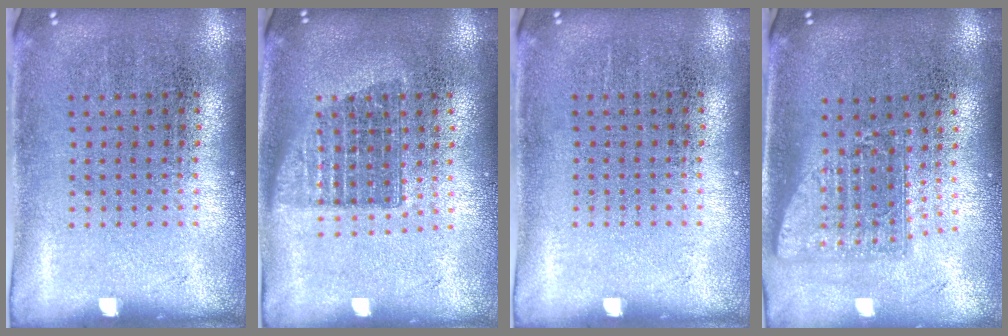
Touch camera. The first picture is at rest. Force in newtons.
{"total": 1.4, "press": 1.2, "slide": 0.8}
{"total": 0.0}
{"total": 1.6, "press": 1.1, "slide": 1.0}